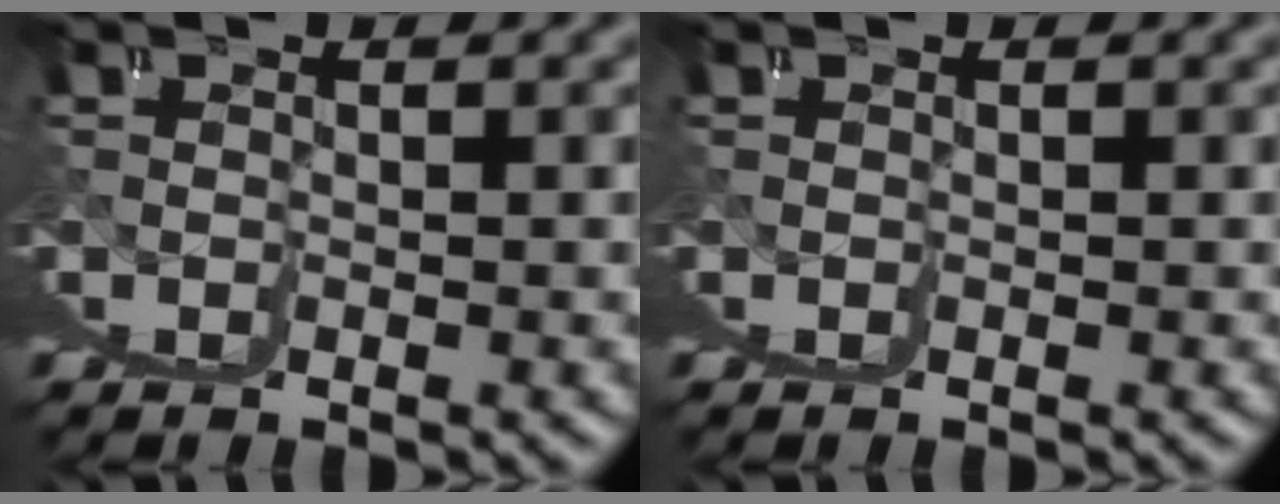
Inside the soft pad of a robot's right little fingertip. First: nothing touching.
{"total": 0.0}